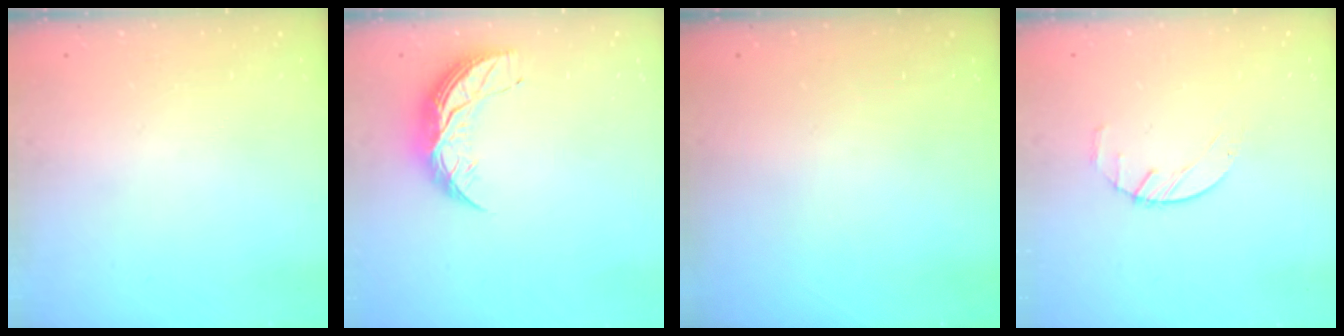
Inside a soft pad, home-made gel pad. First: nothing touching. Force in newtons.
{"total": 8.4, "press": 8.4, "slide": 0.4}
{"total": 0.0}
{"total": 2.5, "press": 2.5, "slide": 0.4}